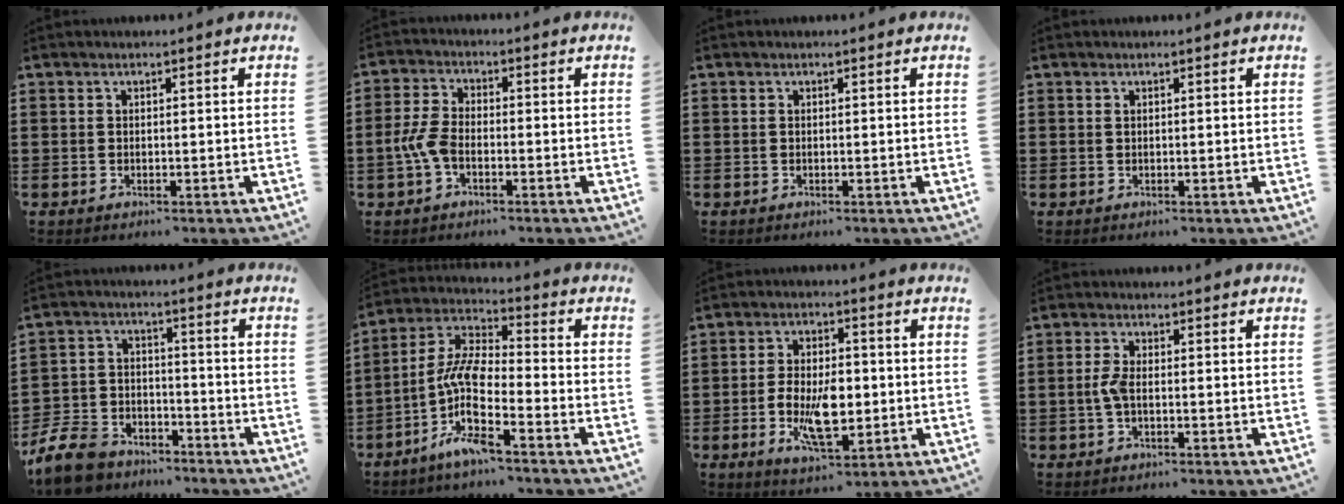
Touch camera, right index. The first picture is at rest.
{"total": 4.6, "force": [-1.6, 2.5, 3.5], "torque": [-0.096, -0.004, -0.039]}
{"total": 0.0}
{"total": 0.0}
{"total": 9.5, "force": [-8.4, 3.2, 3.0], "torque": [-0.078, 0.028, -0.169]}
{"total": 9.1, "force": [-4.5, 2.2, 7.6], "torque": [-0.188, -0.030, -0.099]}
{"total": 8.7, "force": [-1.6, 4.1, 7.5], "torque": [-0.137, -0.006, -0.033]}
{"total": 2.9, "force": [-0.6, 1.1, 2.6], "torque": [-0.064, -0.002, -0.016]}